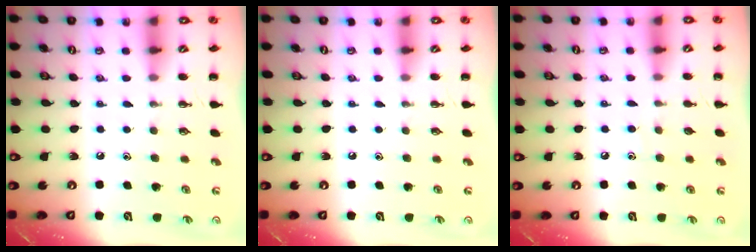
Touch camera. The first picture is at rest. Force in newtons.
{"total": 0.0}
{"total": 2.5, "press": 2.3, "slide": 1.0}